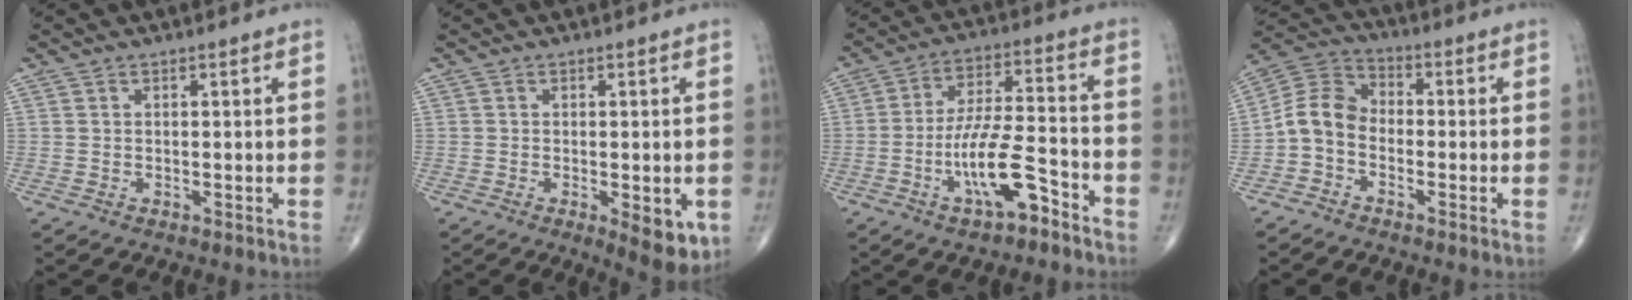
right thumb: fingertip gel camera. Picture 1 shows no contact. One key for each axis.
{"total": 7.3, "fx": -2.2, "fy": 2.7, "fz": 6.4, "tx": -0.068, "ty": -0.012, "tz": -0.025}
{"total": 11.9, "fx": -6.1, "fy": 3.5, "fz": 9.6, "tx": -0.177, "ty": 0.046, "tz": -0.105}
{"total": 7.4, "fx": -2.2, "fy": 5.4, "fz": 4.5, "tx": -0.076, "ty": 0.036, "tz": -0.062}